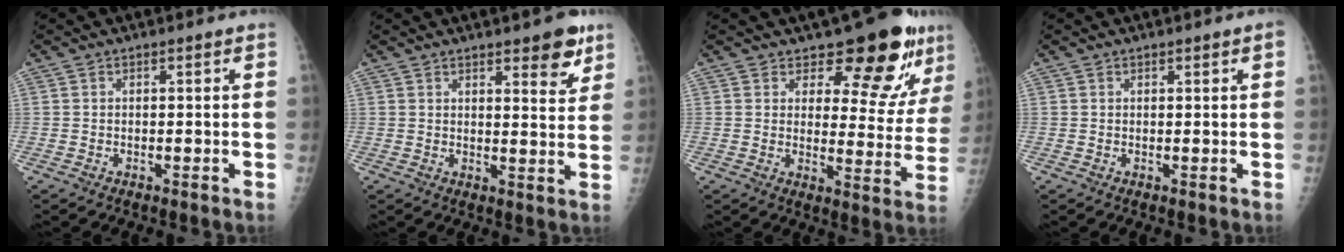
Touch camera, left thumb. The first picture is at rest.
{"total": 7.2, "force": [4.5, 2.3, 5.1], "torque": [-0.047, -0.025, 0.056]}
{"total": 13.0, "force": [10.1, 5.2, 6.2], "torque": [-0.036, -0.084, 0.124]}
{"total": 1.2, "force": [0.5, 0.3, 1.0], "torque": [-0.014, 0.001, 0.009]}